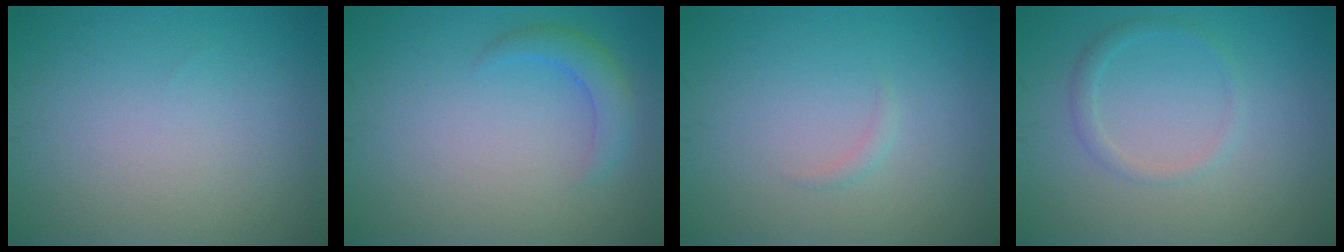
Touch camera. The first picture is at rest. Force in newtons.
{"total": 2.3, "press": 2.3, "slide": 0.0}
{"total": 0.6, "press": 0.6, "slide": 0.1}
{"total": 1.4, "press": 1.4, "slide": 0.0}